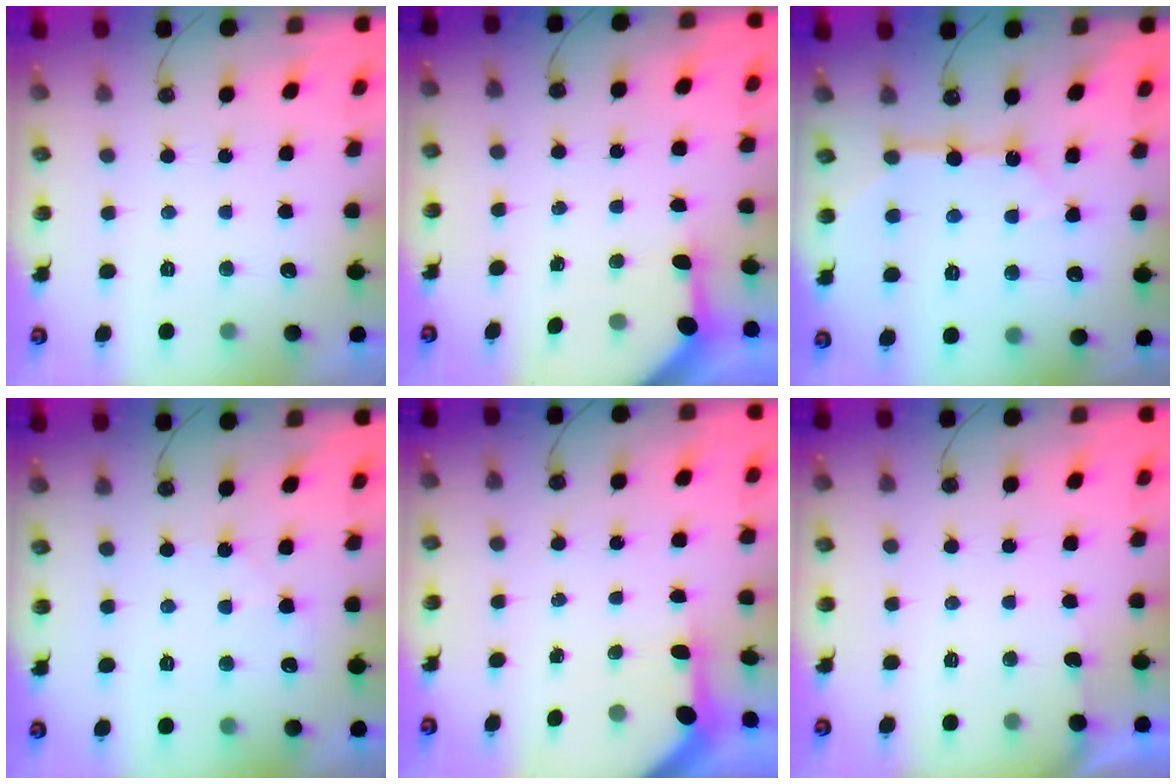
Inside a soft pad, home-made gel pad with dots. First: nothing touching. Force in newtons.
{"total": 3.5, "press": 3.5, "slide": 0.4}
{"total": 9.7, "press": 9.6, "slide": 1.2}
{"total": 4.8, "press": 4.7, "slide": 0.7}
{"total": 3.4, "press": 3.4, "slide": 0.3}
{"total": 2.5, "press": 2.5, "slide": 0.4}